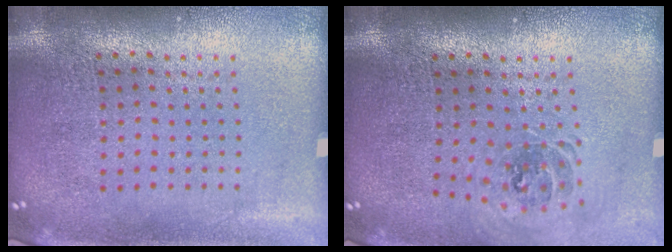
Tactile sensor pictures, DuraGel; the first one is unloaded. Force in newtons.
{"total": 0.9, "press": 0.8, "slide": 0.2}